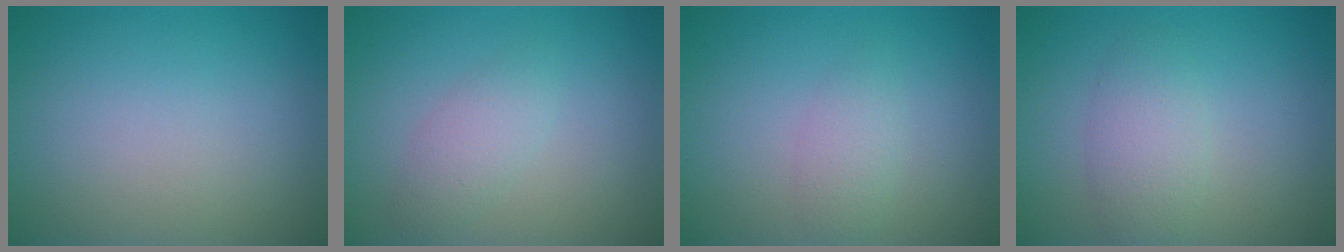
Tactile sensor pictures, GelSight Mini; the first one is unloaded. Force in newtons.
{"total": 2.0, "press": 2.0, "slide": 0.1}
{"total": 1.8, "press": 1.8, "slide": 0.1}
{"total": 2.8, "press": 2.8, "slide": 0.2}